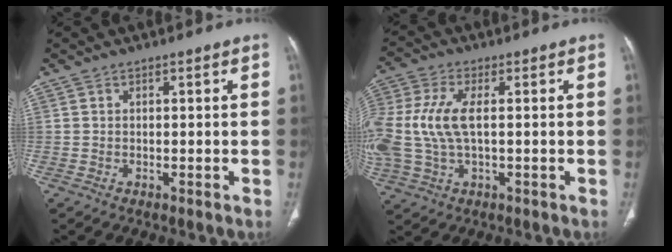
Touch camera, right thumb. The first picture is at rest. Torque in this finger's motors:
{"motor_torque": [2.47, 2.54, 1.39, -0.24, 0.40]}